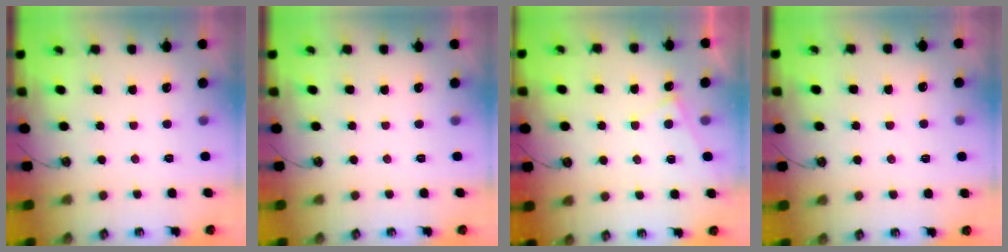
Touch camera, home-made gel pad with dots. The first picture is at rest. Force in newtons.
{"total": 0.0}
{"total": 5.5, "press": 5.5, "slide": 0.2}
{"total": 5.7, "press": 5.7, "slide": 0.3}